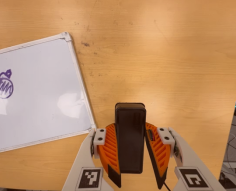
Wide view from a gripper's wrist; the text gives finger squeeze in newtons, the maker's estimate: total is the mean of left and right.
{"total": 8.3, "left": 6.6, "right": 10.0}